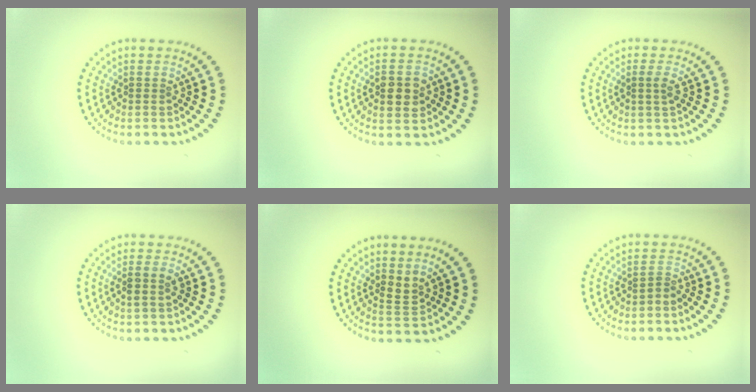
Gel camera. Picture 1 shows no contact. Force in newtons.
{"total": 2.9, "press": 2.9, "slide": 0.1}
{"total": 1.1, "press": 0.8, "slide": 0.8}
{"total": 1.5, "press": 1.3, "slide": 0.6}
{"total": 1.5, "press": 1.2, "slide": 0.9}
{"total": 0.6, "press": 0.2, "slide": 0.5}